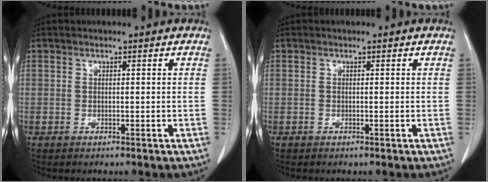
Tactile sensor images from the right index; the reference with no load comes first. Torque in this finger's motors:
{"motor_torque": [-0.10, 0.08, -0.06, 0.00]}